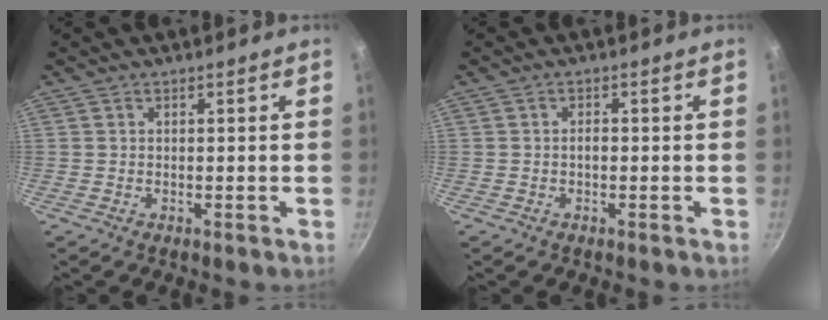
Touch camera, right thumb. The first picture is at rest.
{"total": 1.1, "force": [-0.2, 0.6, 0.9], "torque": [-0.014, 0.005, -0.004]}